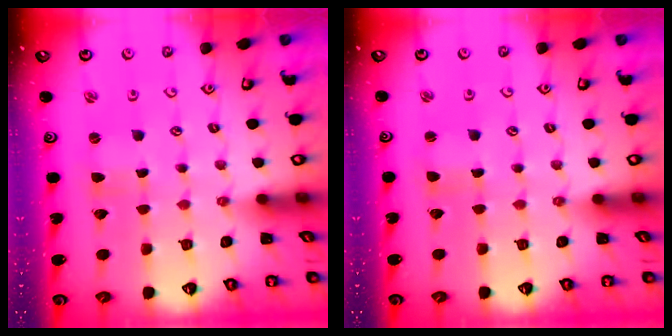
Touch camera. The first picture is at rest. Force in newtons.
{"total": 1.5, "press": 1.5, "slide": 0.1}